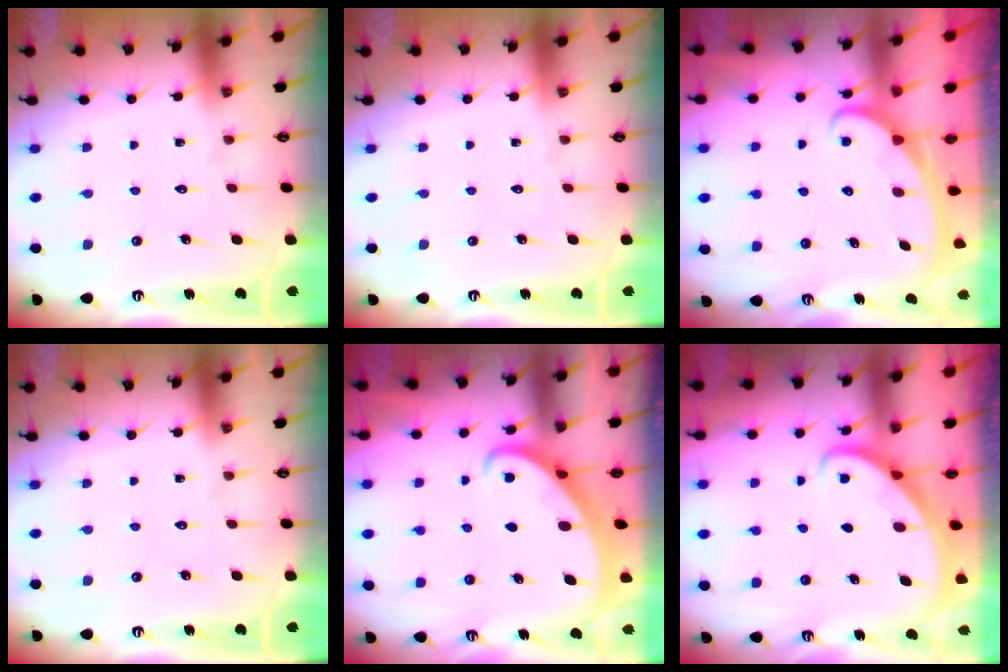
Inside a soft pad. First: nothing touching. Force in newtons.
{"total": 0.0}
{"total": 2.4, "press": 2.4, "slide": 0.3}
{"total": 0.0}
{"total": 2.6, "press": 2.6, "slide": 0.2}
{"total": 2.7, "press": 2.6, "slide": 0.2}